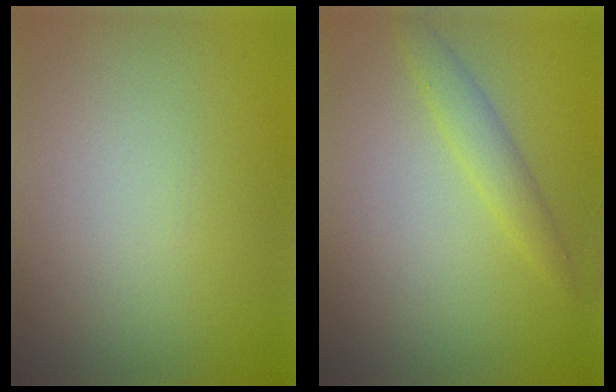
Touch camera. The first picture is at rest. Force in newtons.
{"total": 2.0, "press": 2.0, "slide": 0.1}